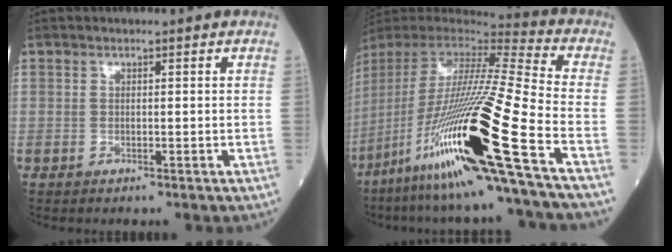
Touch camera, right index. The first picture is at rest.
{"total": 29.3, "force": [-13.0, -0.1, 26.3], "torque": [-0.510, -0.067, -0.248]}